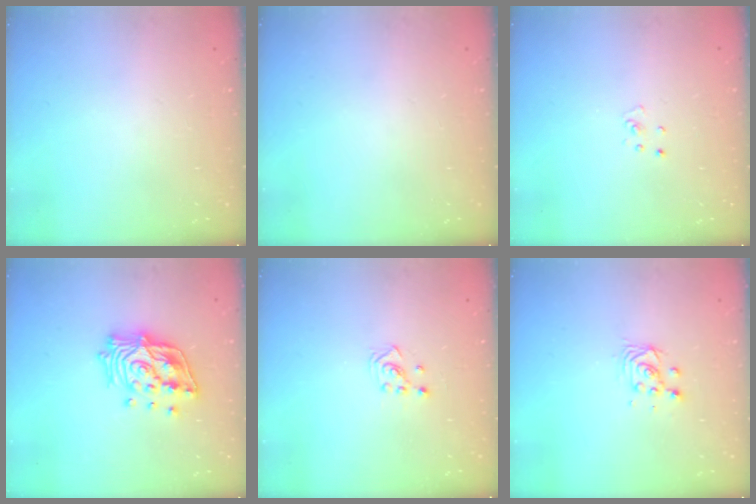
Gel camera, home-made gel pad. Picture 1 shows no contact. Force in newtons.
{"total": 0.0}
{"total": 2.3, "press": 2.3, "slide": 0.2}
{"total": 17.1, "press": 16.9, "slide": 2.5}
{"total": 2.5, "press": 2.4, "slide": 0.8}
{"total": 3.5, "press": 3.5, "slide": 0.2}